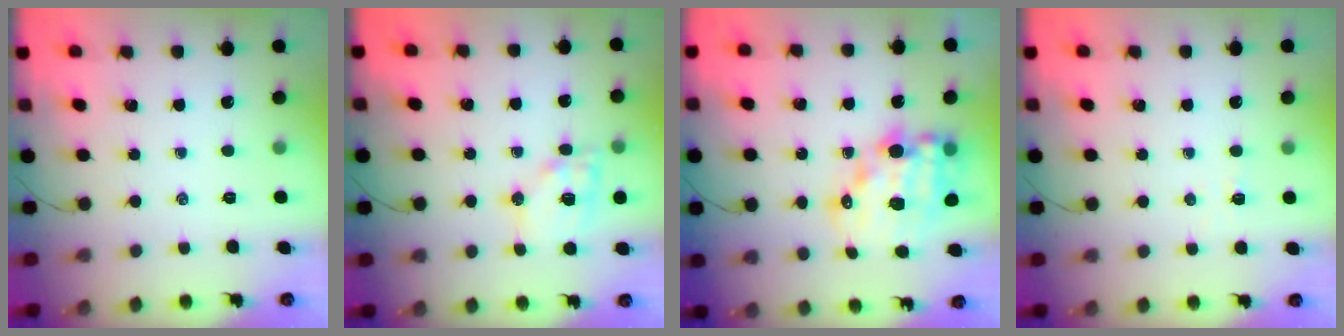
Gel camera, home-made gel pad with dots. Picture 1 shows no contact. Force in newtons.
{"total": 12.9, "press": 12.7, "slide": 2.0}
{"total": 15.4, "press": 15.1, "slide": 3.4}
{"total": 2.6, "press": 2.5, "slide": 0.8}